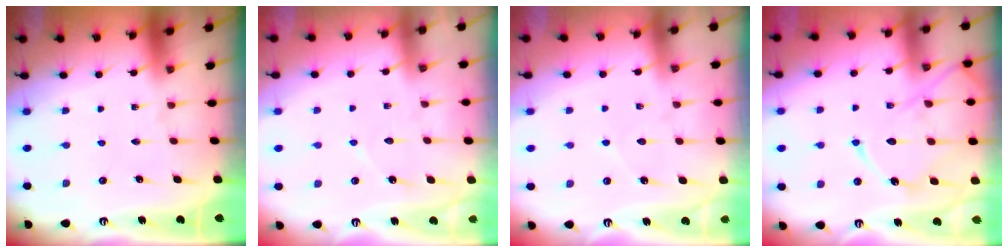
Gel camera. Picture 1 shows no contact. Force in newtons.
{"total": 5.5, "press": 5.4, "slide": 0.5}
{"total": 3.9, "press": 3.9, "slide": 0.4}
{"total": 14.9, "press": 14.8, "slide": 1.3}